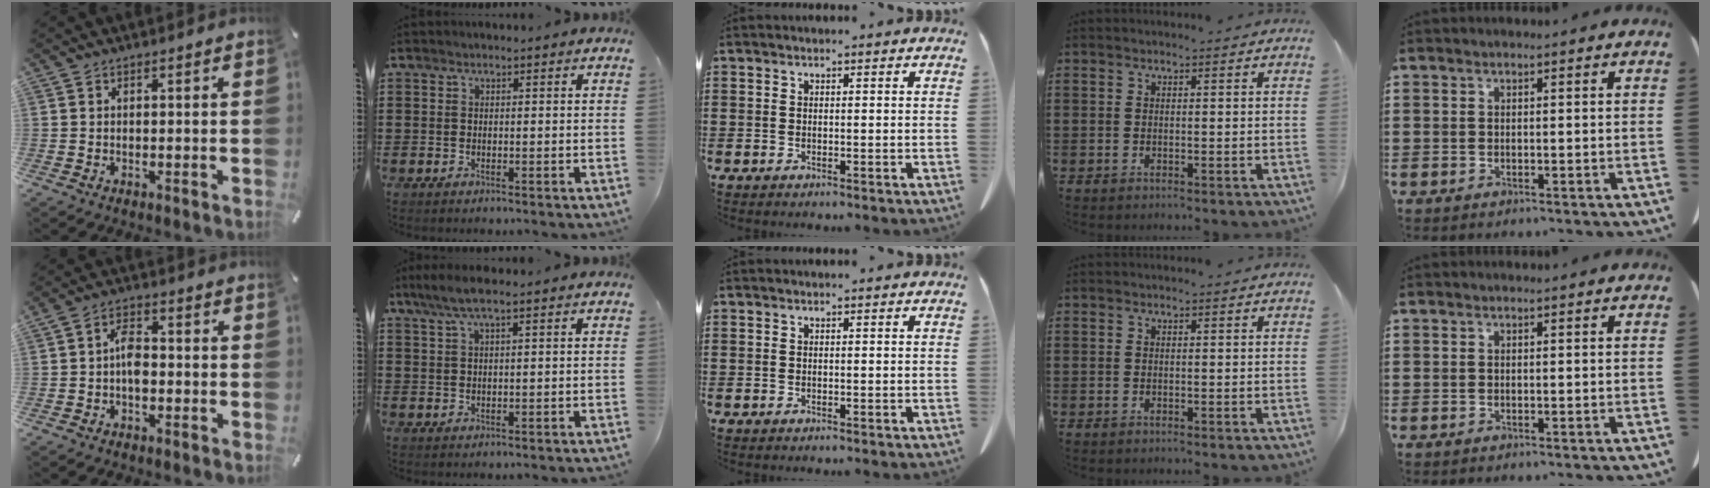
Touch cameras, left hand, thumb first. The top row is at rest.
{"thumb": {"total": 5.2, "force": [-1.3, 2.9, 4.0], "torque": [-0.085, 0.008, -0.025]}, "index": {"total": 3.8, "force": [1.9, 0.5, 3.2], "torque": [-0.071, 0.001, 0.032]}}